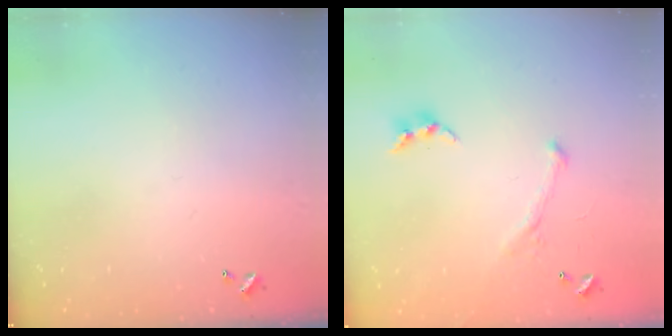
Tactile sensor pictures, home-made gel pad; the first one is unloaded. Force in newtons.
{"total": 2.8, "press": 2.6, "slide": 1.0}